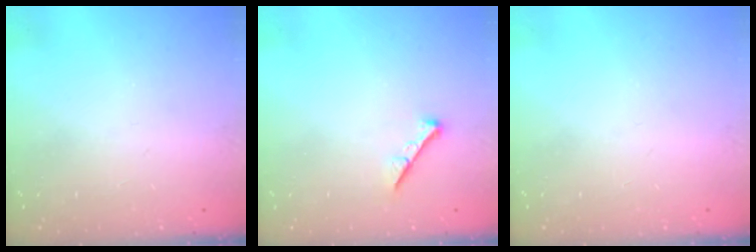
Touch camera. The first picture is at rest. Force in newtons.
{"total": 0.0}
{"total": 0.0}